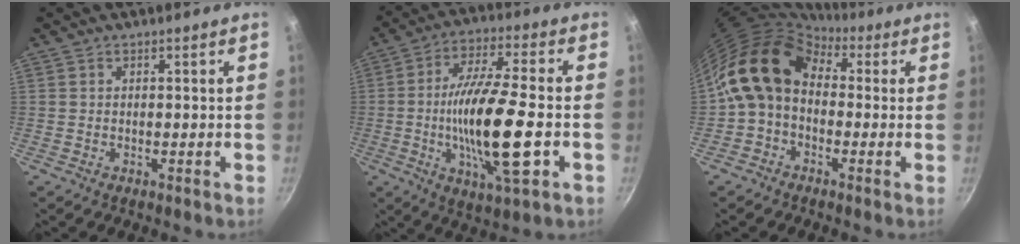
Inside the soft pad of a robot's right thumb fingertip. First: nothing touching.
{"total": 18.4, "force": [-3.5, 4.6, 17.4], "torque": [-0.318, 0.011, -0.068]}
{"total": 12.7, "force": [1.1, 9.5, 8.3], "torque": [-0.126, 0.030, -0.005]}